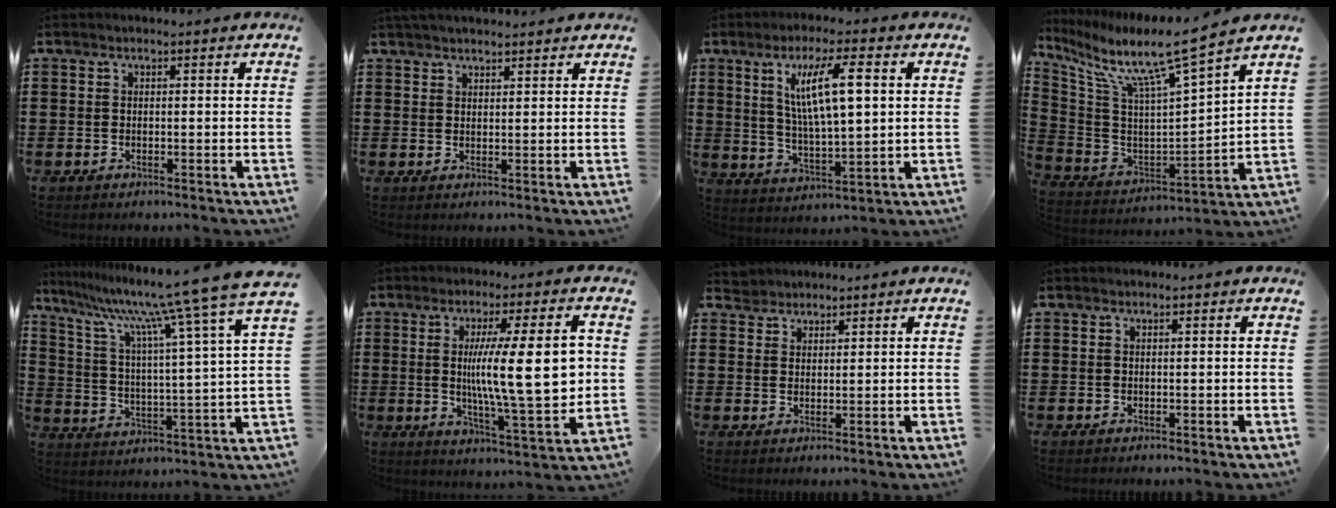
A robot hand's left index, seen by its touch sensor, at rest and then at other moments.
{"total": 2.3, "force": [2.2, 0.2, 0.5], "torque": [-0.014, 0.000, 0.044]}
{"total": 10.2, "force": [3.5, 2.5, 9.3], "torque": [-0.177, 0.008, 0.057]}
{"total": 10.1, "force": [7.8, 0.2, 6.5], "torque": [-0.148, -0.066, 0.120]}
{"total": 10.9, "force": [9.5, -1.0, 5.2], "torque": [-0.137, -0.072, 0.145]}
{"total": 14.4, "force": [1.5, 2.7, 14.0], "torque": [-0.223, -0.005, 0.023]}
{"total": 2.0, "force": [1.8, 0.9, -0.3], "torque": [-0.002, 0.006, 0.035]}
{"total": 0.0}